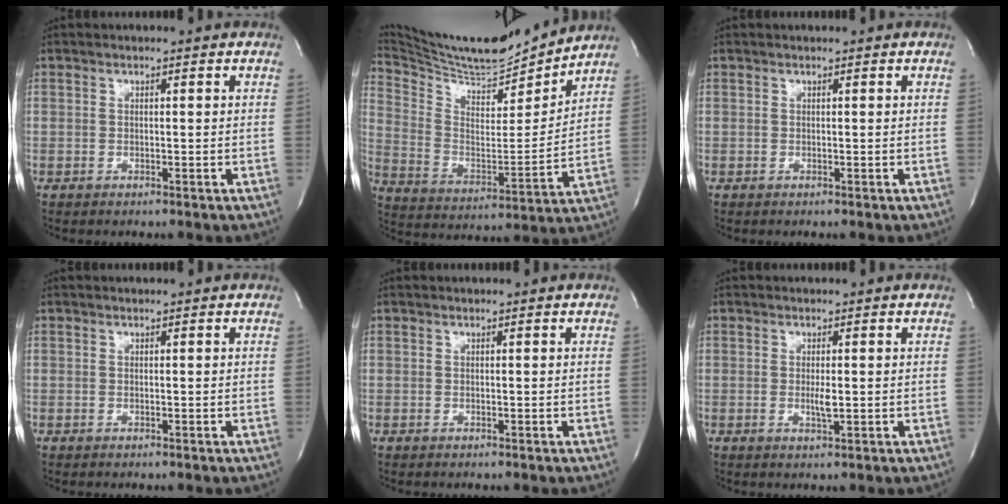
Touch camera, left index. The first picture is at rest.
{"total": 20.0, "force": [18.7, 2.0, 6.8], "torque": [-0.131, -0.021, 0.306]}
{"total": 0.0}
{"total": 0.0}
{"total": 0.0}
{"total": 1.7, "force": [0.1, 0.2, 1.7], "torque": [-0.034, -0.005, 0.003]}